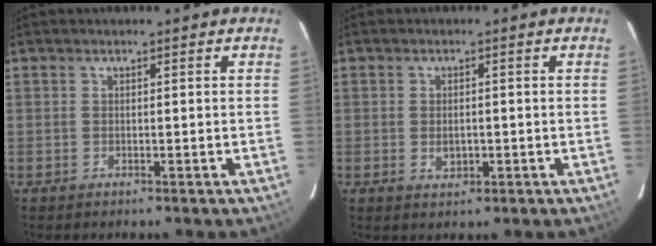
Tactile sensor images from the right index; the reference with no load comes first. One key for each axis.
{"total": 2.8, "fx": -0.6, "fy": 1.9, "fz": 2.0, "tx": -0.035, "ty": -0.001, "tz": -0.006}